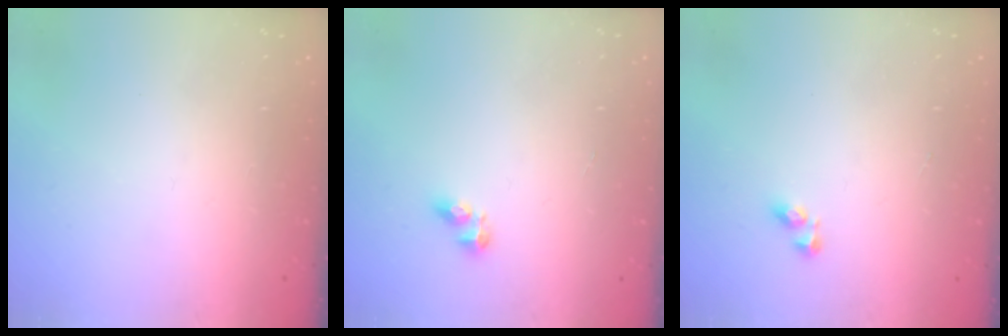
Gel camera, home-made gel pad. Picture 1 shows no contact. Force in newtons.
{"total": 3.4, "press": 3.4, "slide": 0.5}
{"total": 2.4, "press": 2.3, "slide": 0.6}